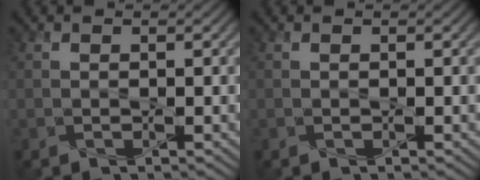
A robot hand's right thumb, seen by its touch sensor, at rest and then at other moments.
{"total": 0.0}